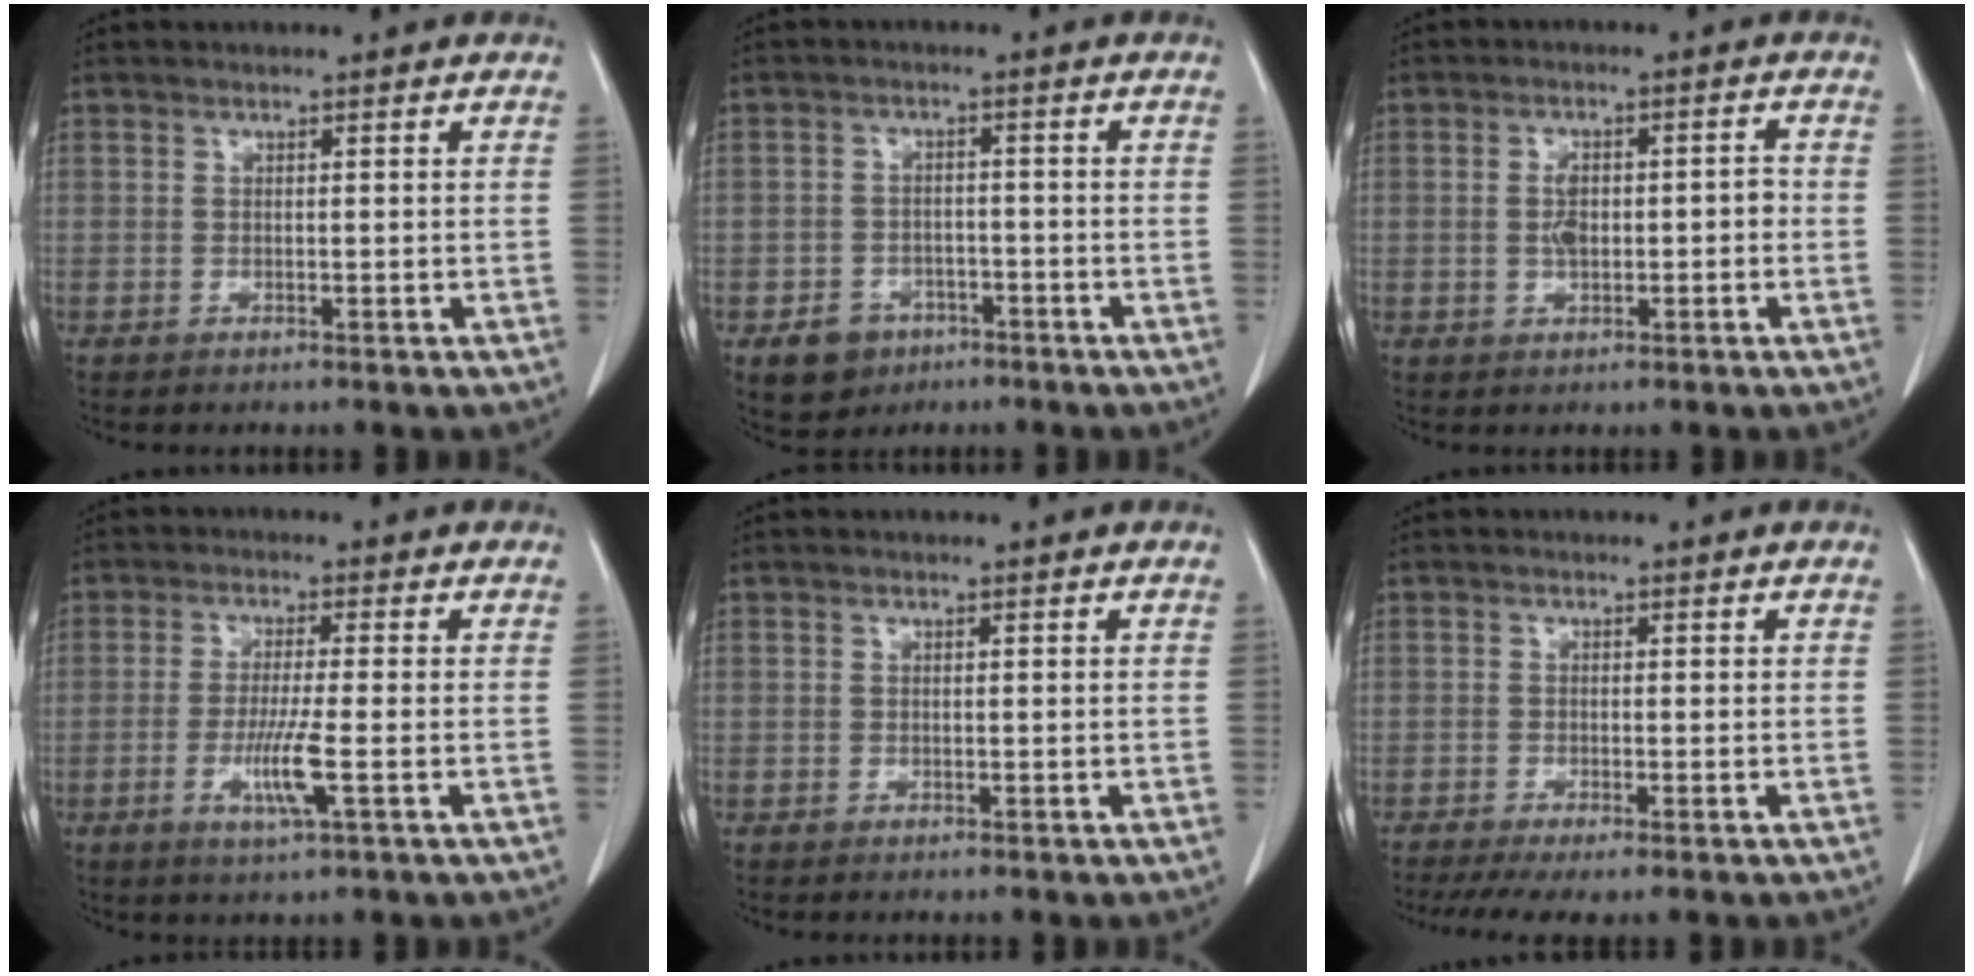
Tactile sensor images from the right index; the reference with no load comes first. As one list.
[{"total": 5.3, "force": [-2.9, 4.2, 1.4], "torque": [-0.020, 0.008, -0.038]}, {"total": 4.4, "force": [-0.6, 2.1, 3.8], "torque": [-0.071, 0.013, -0.009]}, {"total": 5.9, "force": [-1.8, -0.4, 5.6], "torque": [-0.111, -0.015, -0.035]}, {"total": 0.0}, {"total": 5.3, "force": [-3.8, 0.8, 3.6], "torque": [-0.057, -0.013, -0.064]}]